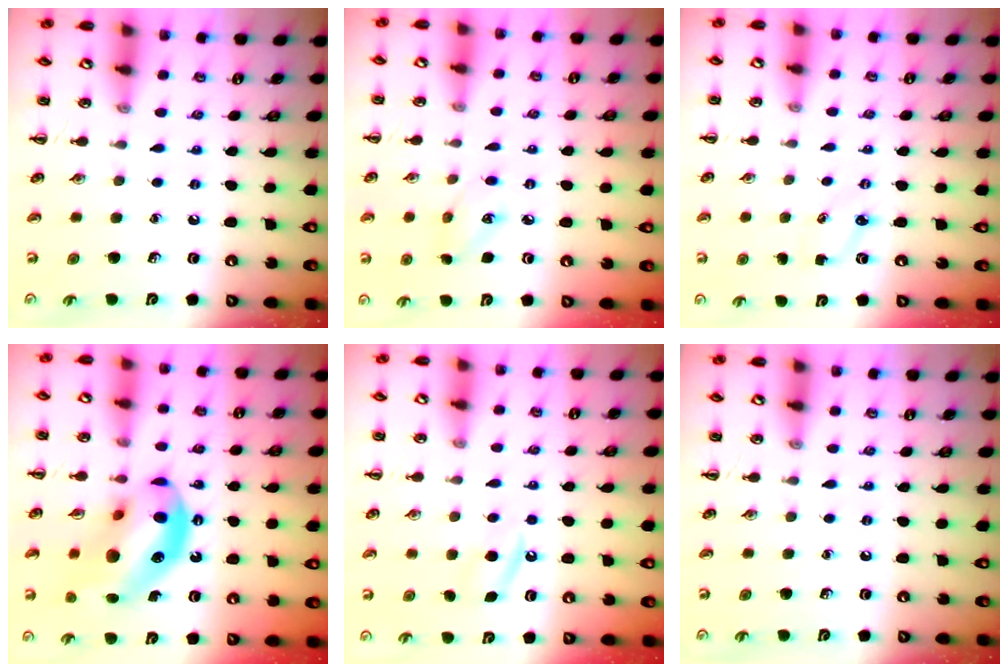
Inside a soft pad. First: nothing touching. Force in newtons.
{"total": 5.6, "press": 5.4, "slide": 1.4}
{"total": 2.9, "press": 2.7, "slide": 0.8}
{"total": 17.2, "press": 16.7, "slide": 4.2}
{"total": 5.1, "press": 4.8, "slide": 1.6}
{"total": 0.0}